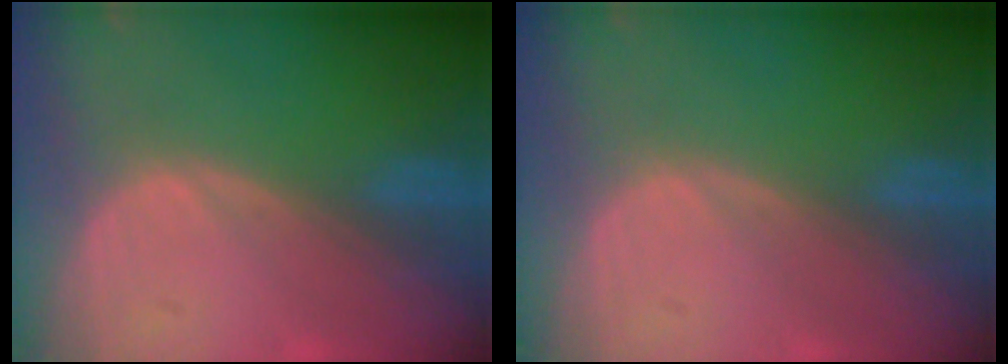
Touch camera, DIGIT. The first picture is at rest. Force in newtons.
{"total": 0.0}